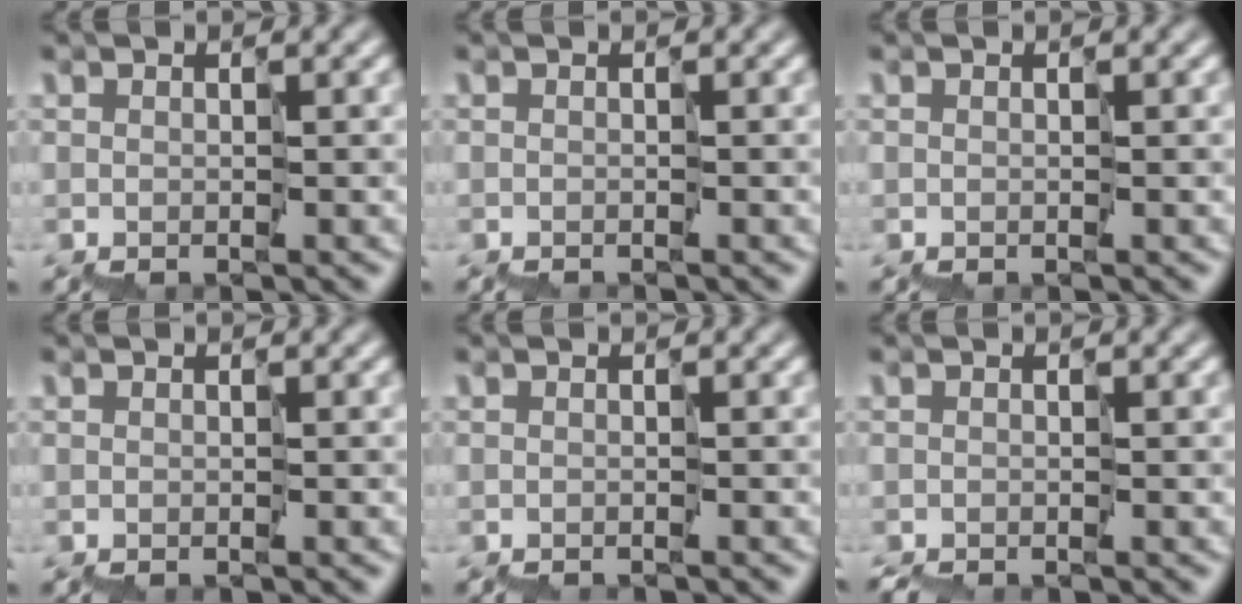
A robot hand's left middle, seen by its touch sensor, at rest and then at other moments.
{"total": 0.8, "force": [-0.8, -0.2, -0.1], "torque": [0.007, 0.001, -0.014]}
{"total": 0.0}
{"total": 0.0}
{"total": 1.0, "force": [-1.0, -0.1, -0.1], "torque": [0.008, 0.000, -0.017]}
{"total": 1.6, "force": [-1.6, 0.3, 0.4], "torque": [-0.008, -0.005, -0.026]}